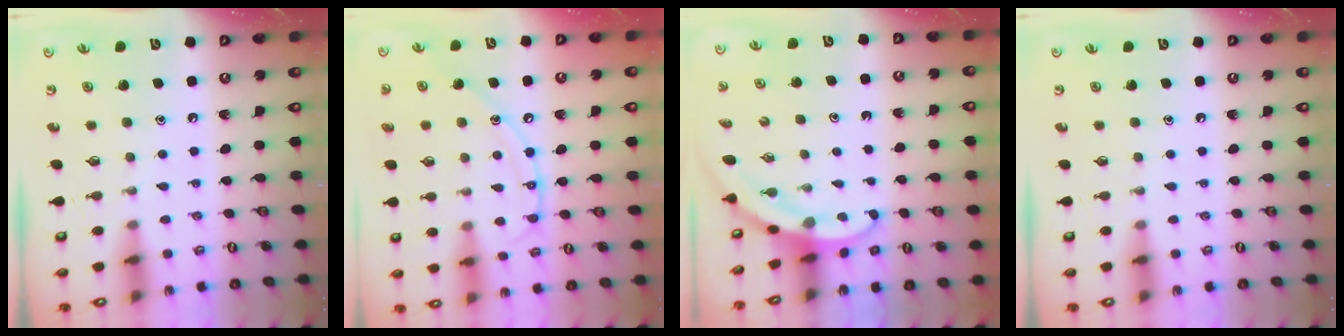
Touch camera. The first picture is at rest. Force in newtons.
{"total": 11.0, "press": 11.0, "slide": 0.9}
{"total": 3.4, "press": 3.4, "slide": 0.1}
{"total": 0.0}